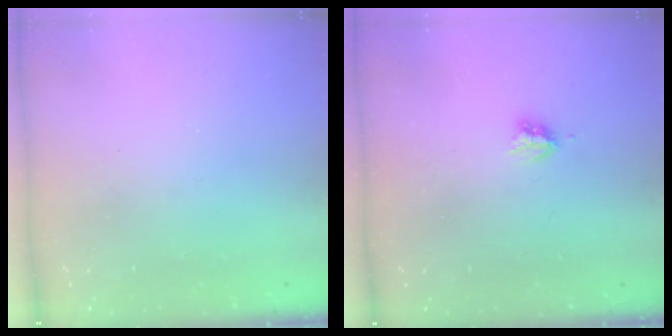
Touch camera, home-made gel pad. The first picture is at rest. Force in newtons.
{"total": 2.9, "press": 2.9, "slide": 0.5}